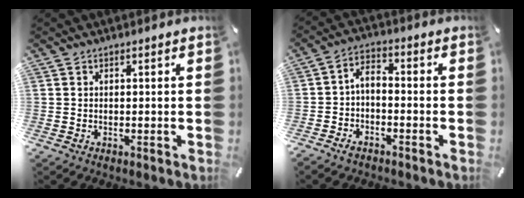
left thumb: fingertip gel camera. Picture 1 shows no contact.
{"total": 3.9, "force": [-1.9, 2.1, 2.6], "torque": [-0.051, 0.011, -0.039]}